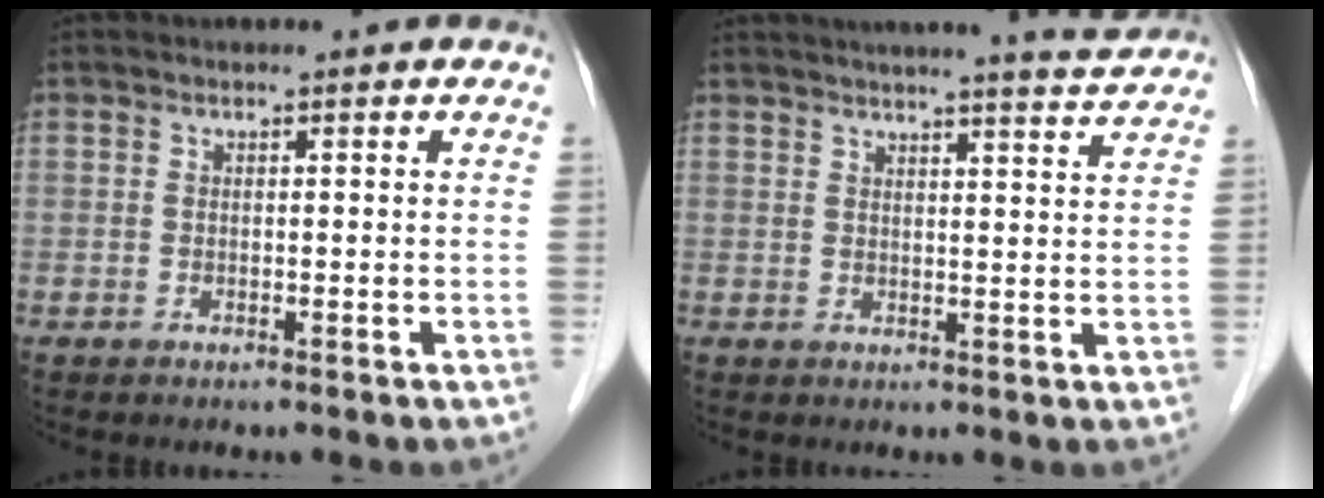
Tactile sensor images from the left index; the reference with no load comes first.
{"total": 9.8, "force": [9.2, -0.4, 3.4], "torque": [-0.051, 0.004, 0.106]}